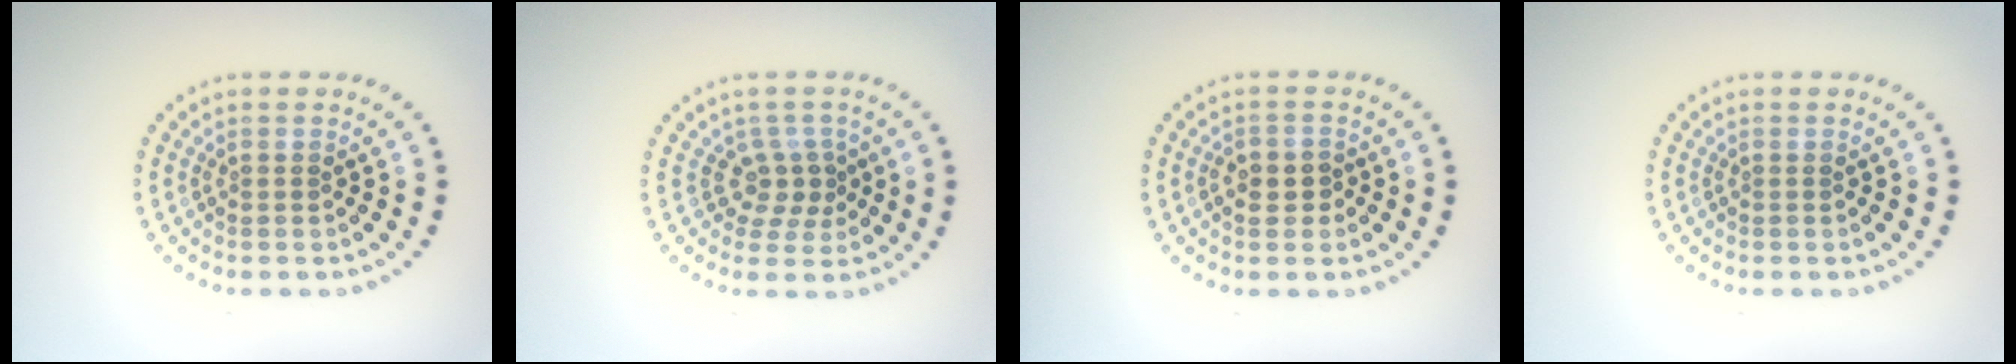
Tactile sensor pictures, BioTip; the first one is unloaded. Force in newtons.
{"total": 2.3, "press": 1.7, "slide": 1.5}
{"total": 2.1, "press": 2.0, "slide": 0.7}
{"total": 0.0}